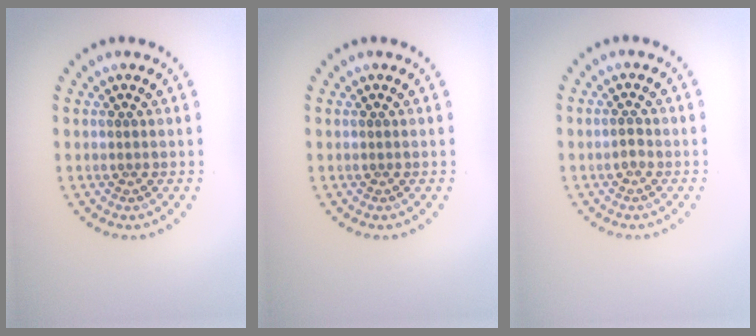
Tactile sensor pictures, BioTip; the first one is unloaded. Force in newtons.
{"total": 0.0}
{"total": 0.9, "press": 0.9, "slide": 0.1}